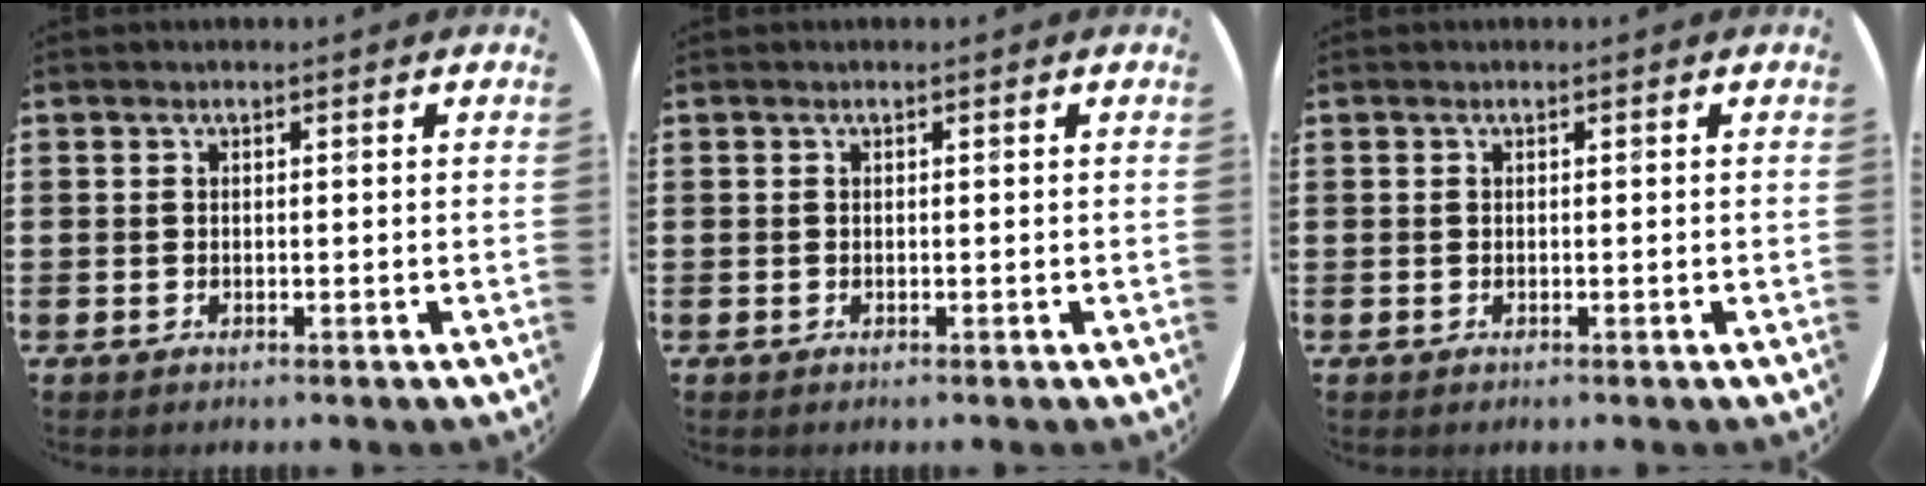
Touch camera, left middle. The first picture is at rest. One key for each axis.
{"total": 0.0}
{"total": 0.0}